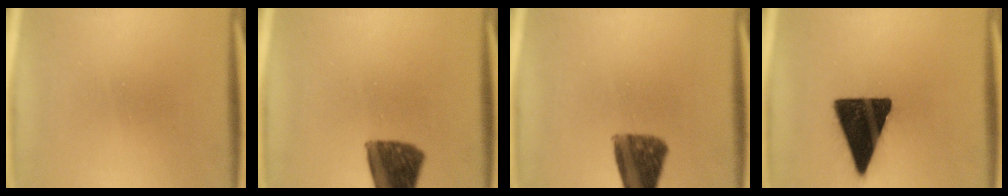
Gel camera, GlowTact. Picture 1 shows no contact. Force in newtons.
{"total": 10.5}
{"total": 10.4}
{"total": 17.3}